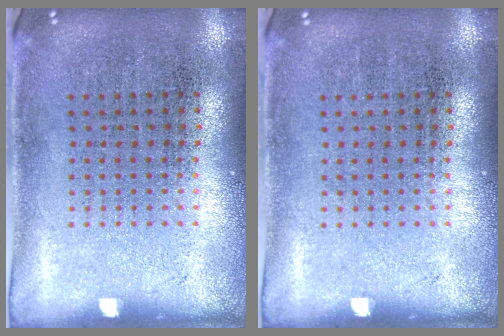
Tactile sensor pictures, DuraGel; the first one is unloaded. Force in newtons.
{"total": 0.0}